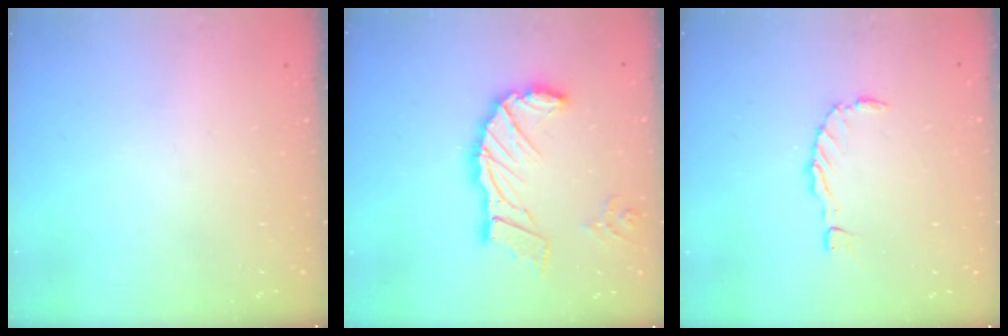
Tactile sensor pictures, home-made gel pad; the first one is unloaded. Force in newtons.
{"total": 14.8, "press": 14.7, "slide": 1.6}
{"total": 0.0}